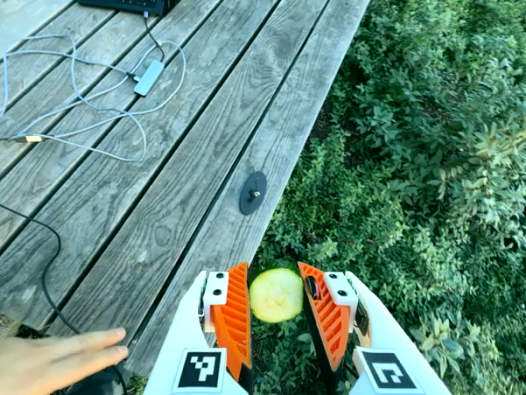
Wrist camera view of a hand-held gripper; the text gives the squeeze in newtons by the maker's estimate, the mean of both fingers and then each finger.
{"total": 9.2, "left": 9.1, "right": 9.3}